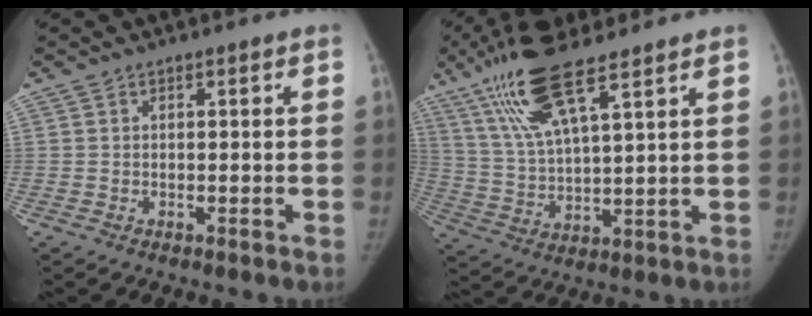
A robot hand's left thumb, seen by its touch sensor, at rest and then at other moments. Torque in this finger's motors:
{"motor_torque": [0.09, -0.03, 1.60, -1.17, 0.41]}